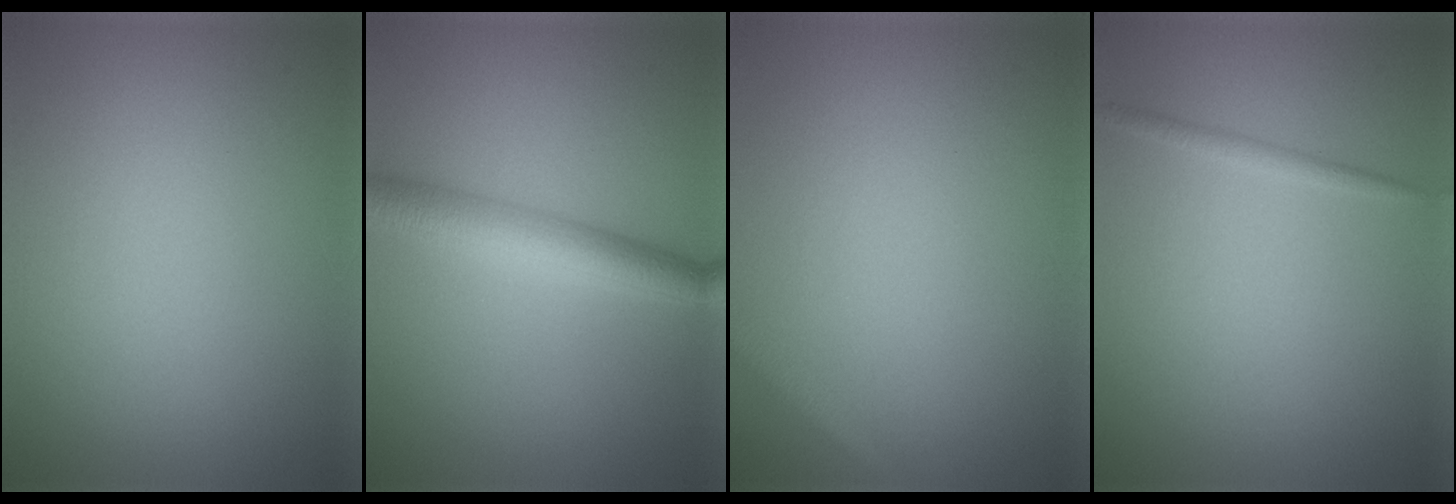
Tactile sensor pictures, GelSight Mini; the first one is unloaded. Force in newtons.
{"total": 4.5, "press": 4.5, "slide": 0.1}
{"total": 1.6, "press": 1.6, "slide": 0.1}
{"total": 0.9, "press": 0.9, "slide": 0.1}